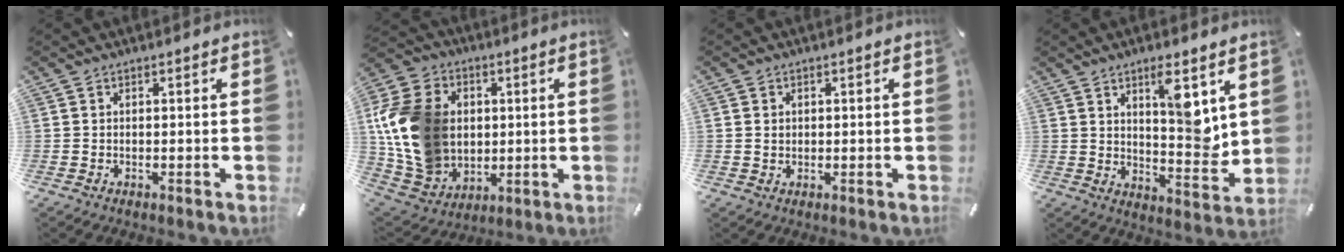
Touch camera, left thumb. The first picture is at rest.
{"total": 19.2, "force": [1.8, 15.6, 10.9], "torque": [-0.246, -0.002, 0.040]}
{"total": 1.4, "force": [0.4, 1.3, 0.4], "torque": [-0.009, 0.006, 0.005]}
{"total": 10.6, "force": [5.4, 3.6, 8.4], "torque": [-0.103, -0.047, 0.087]}